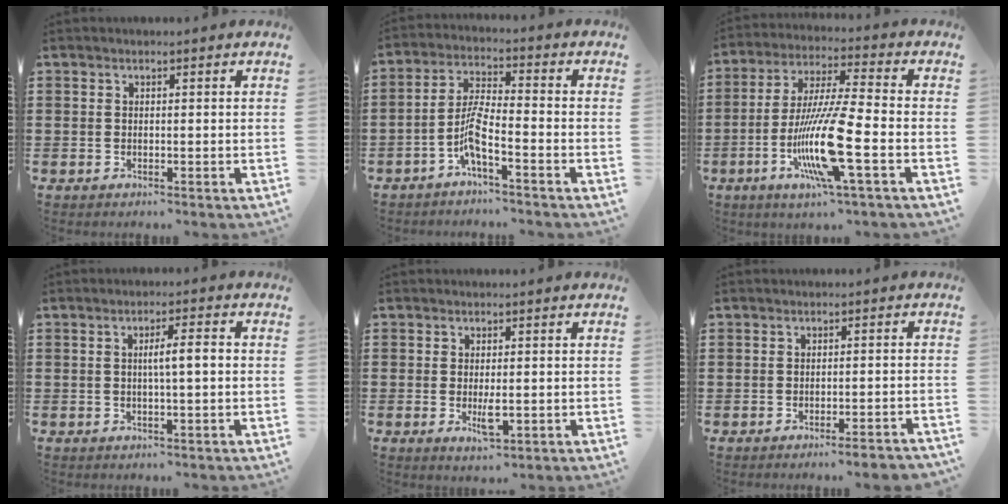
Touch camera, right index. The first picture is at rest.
{"total": 5.8, "force": [-3.3, 0.5, 4.6], "torque": [-0.115, -0.011, -0.070]}
{"total": 14.1, "force": [-4.8, 1.2, 13.2], "torque": [-0.279, -0.015, -0.098]}
{"total": 3.6, "force": [0.0, 0.4, 3.6], "torque": [-0.064, 0.000, -0.003]}
{"total": 3.1, "force": [-0.4, 1.0, 2.9], "torque": [-0.058, -0.004, -0.008]}
{"total": 1.9, "force": [-1.8, 0.1, 0.7], "torque": [-0.013, 0.000, -0.035]}